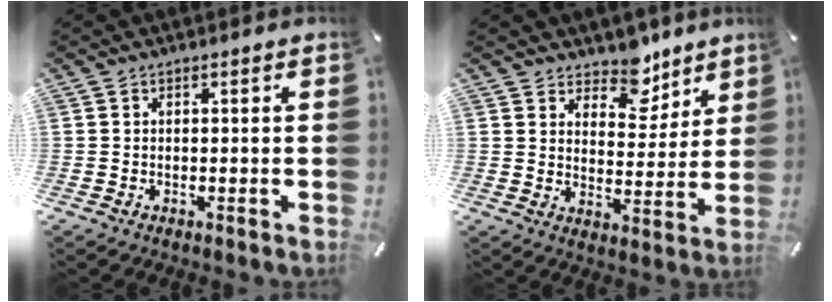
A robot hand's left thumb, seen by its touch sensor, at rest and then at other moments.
{"total": 9.3, "force": [7.5, 5.3, 1.7], "torque": [-0.017, -0.063, 0.133]}